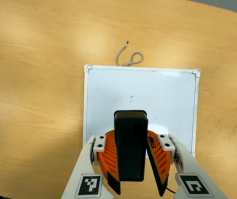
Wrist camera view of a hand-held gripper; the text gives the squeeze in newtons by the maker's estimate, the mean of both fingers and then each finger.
{"total": 10.1, "left": 9.1, "right": 11.1}